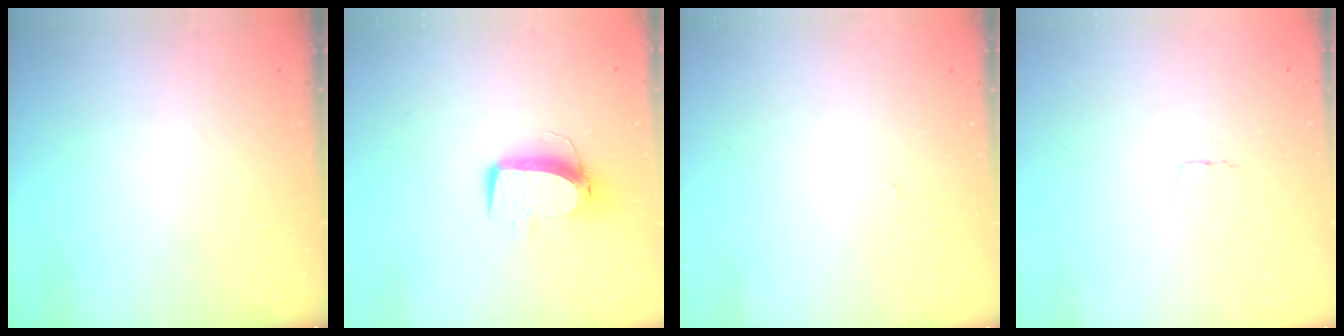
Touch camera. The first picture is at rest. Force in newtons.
{"total": 9.9, "press": 9.9, "slide": 0.8}
{"total": 0.0}
{"total": 3.1, "press": 3.1, "slide": 0.2}